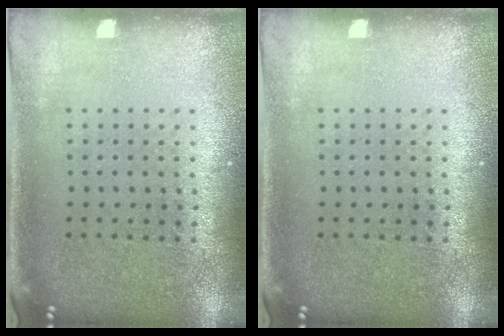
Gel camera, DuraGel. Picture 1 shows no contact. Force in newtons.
{"total": 0.0}